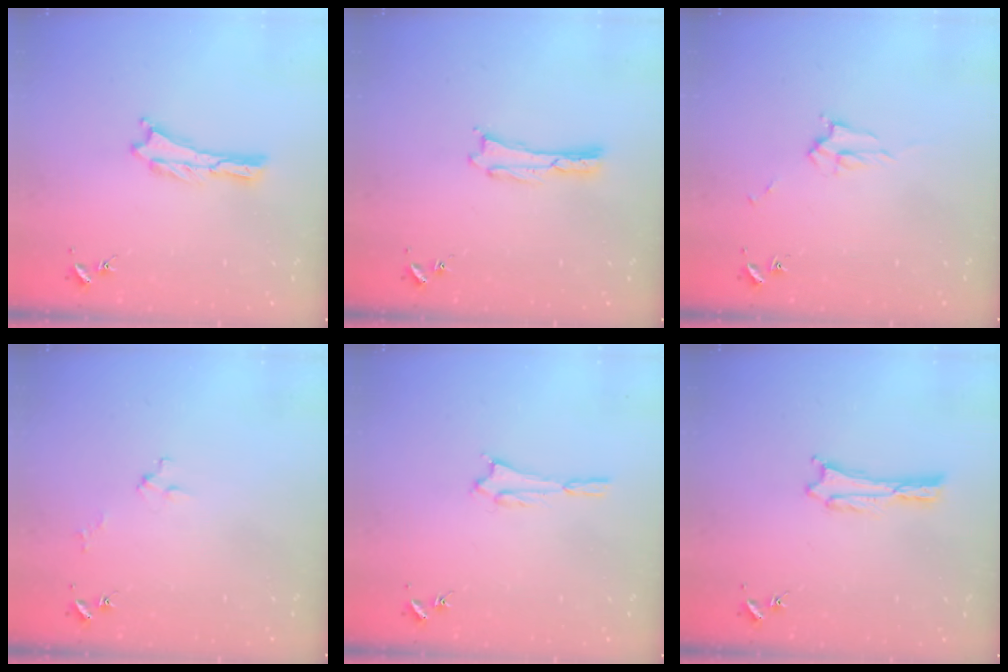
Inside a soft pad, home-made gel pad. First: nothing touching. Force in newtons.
{"total": 0.0}
{"total": 2.3, "press": 2.3, "slide": 0.3}
{"total": 2.0, "press": 2.0, "slide": 0.1}
{"total": 1.6, "press": 1.6, "slide": 0.1}
{"total": 0.0}